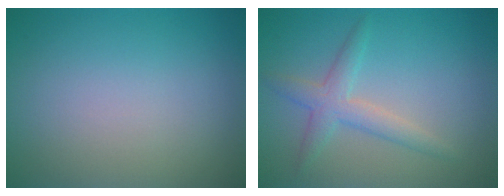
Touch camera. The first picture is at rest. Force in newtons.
{"total": 2.7, "press": 2.7, "slide": 0.1}